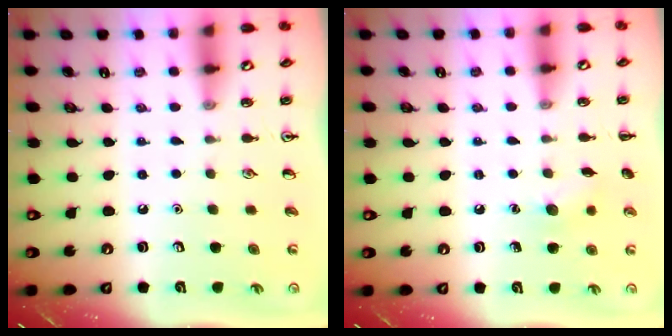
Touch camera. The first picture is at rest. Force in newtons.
{"total": 6.6, "press": 6.3, "slide": 1.7}